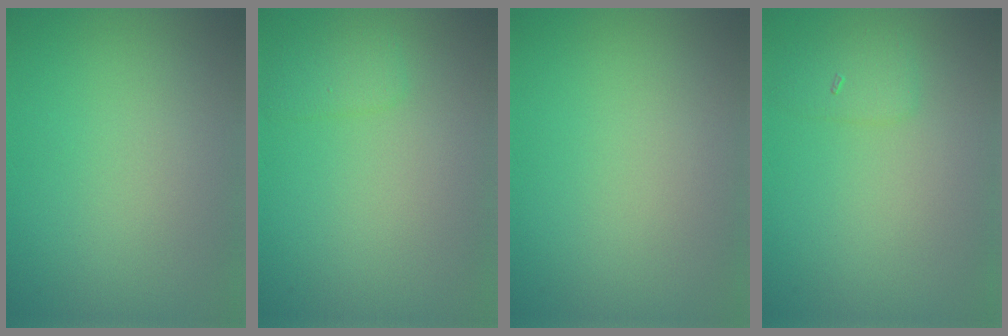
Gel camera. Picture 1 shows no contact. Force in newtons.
{"total": 1.6, "press": 1.6, "slide": 0.1}
{"total": 0.0}
{"total": 1.6, "press": 1.6, "slide": 0.0}